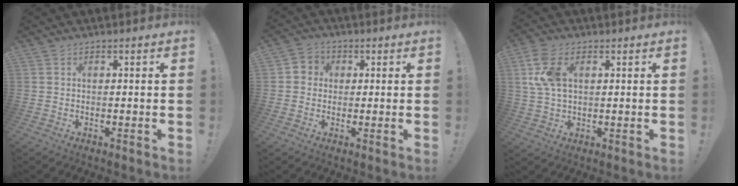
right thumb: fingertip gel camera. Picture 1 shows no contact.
{"total": 4.0, "force": [-0.4, 3.8, 1.2], "torque": [-0.020, 0.011, -0.008]}
{"total": 9.2, "force": [2.6, 5.5, 6.9], "torque": [-0.148, 0.006, 0.051]}